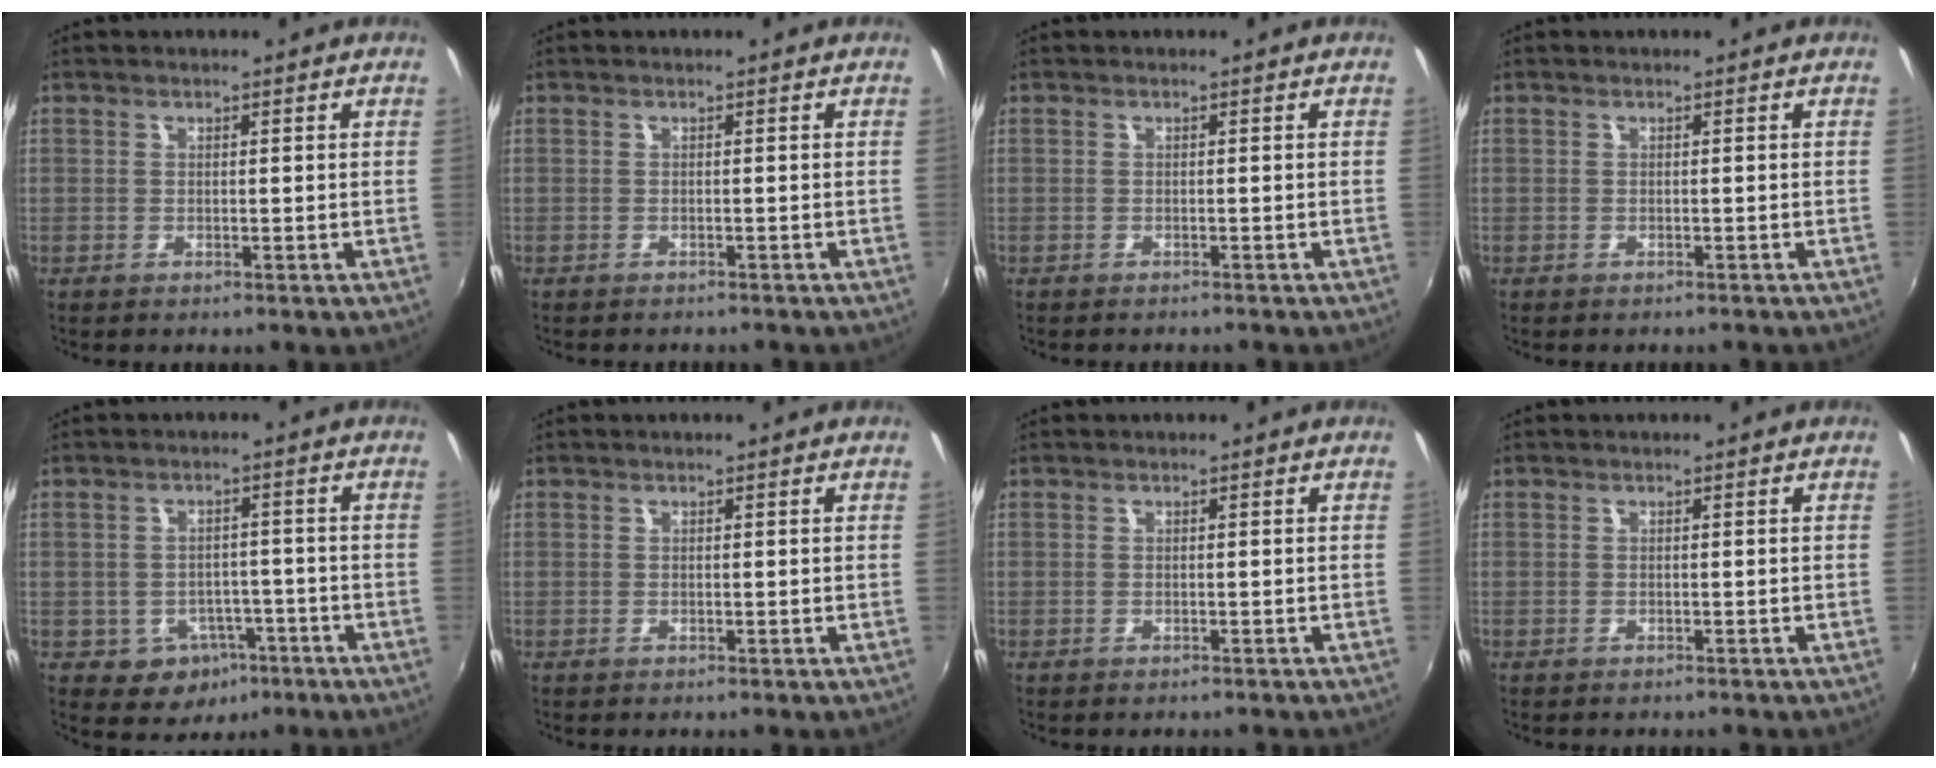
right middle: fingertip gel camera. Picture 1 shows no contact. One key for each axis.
{"total": 2.0, "fx": -1.9, "fy": 0.5, "fz": 0.6, "tx": -0.018, "ty": -0.012, "tz": -0.026}
{"total": 1.6, "fx": -1.5, "fy": 0.4, "fz": 0.4, "tx": -0.013, "ty": -0.010, "tz": -0.020}
{"total": 1.0, "fx": -0.9, "fy": 0.4, "fz": 0.3, "tx": -0.008, "ty": -0.004, "tz": -0.012}
{"total": 6.9, "fx": -3.3, "fy": 5.6, "fz": 2.1, "tx": -0.047, "ty": 0.015, "tz": -0.026}
{"total": 0.0}
{"total": 0.8, "fx": -0.7, "fy": 0.3, "fz": 0.2, "tx": -0.006, "ty": -0.002, "tz": -0.009}
{"total": 0.9, "fx": -0.8, "fy": 0.3, "fz": 0.3, "tx": -0.007, "ty": -0.005, "tz": -0.012}